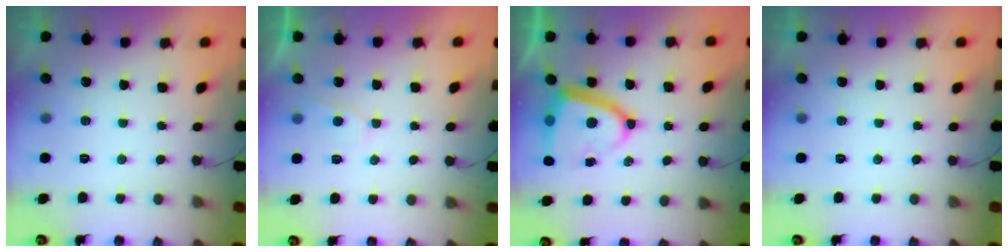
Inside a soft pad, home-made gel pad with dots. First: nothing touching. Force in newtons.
{"total": 2.9, "press": 2.9, "slide": 0.4}
{"total": 12.8, "press": 12.7, "slide": 1.7}
{"total": 0.0}